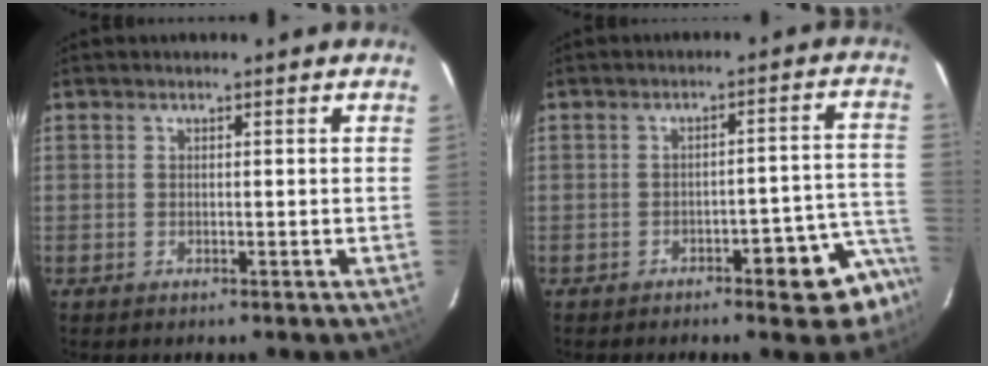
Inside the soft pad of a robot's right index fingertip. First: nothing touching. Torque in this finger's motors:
{"motor_torque": [0.87, -0.75, 0.14, 0.01]}